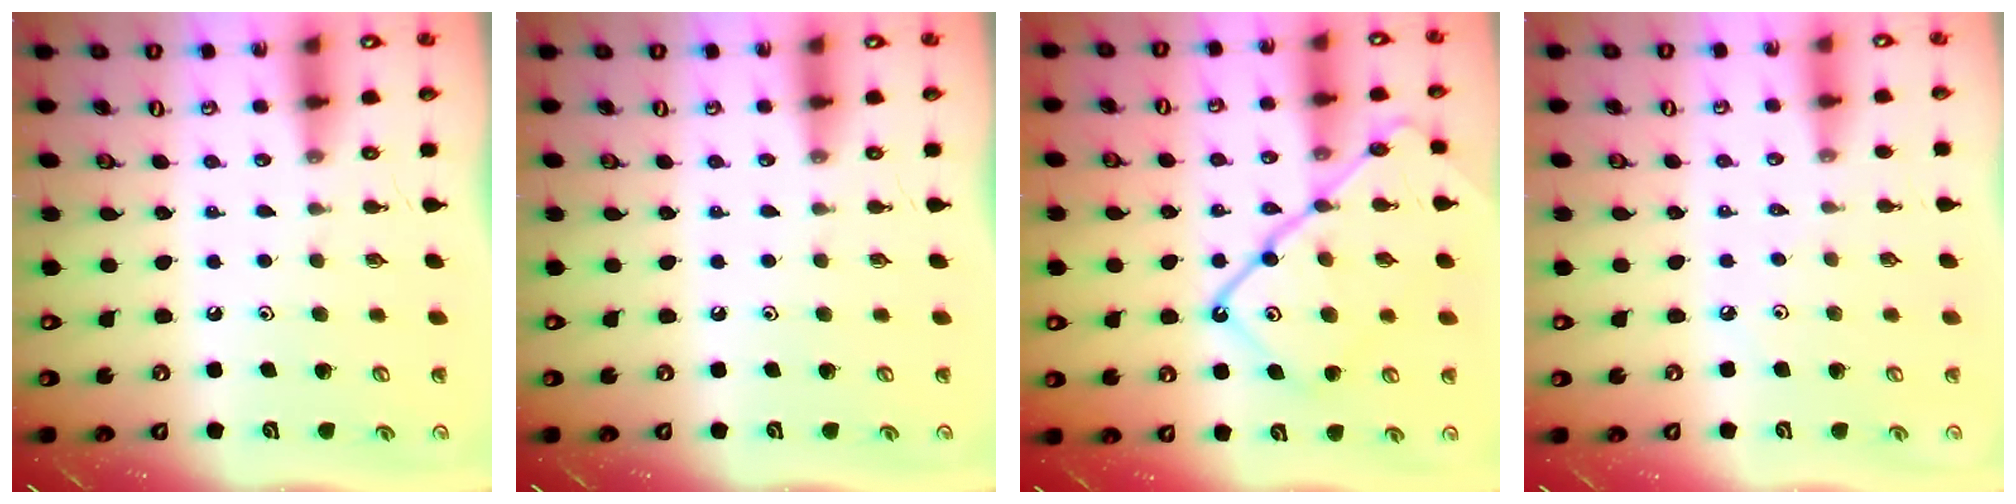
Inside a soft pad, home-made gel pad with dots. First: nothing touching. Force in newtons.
{"total": 0.0}
{"total": 18.3, "press": 18.2, "slide": 1.8}
{"total": 0.8, "press": 0.7, "slide": 0.3}